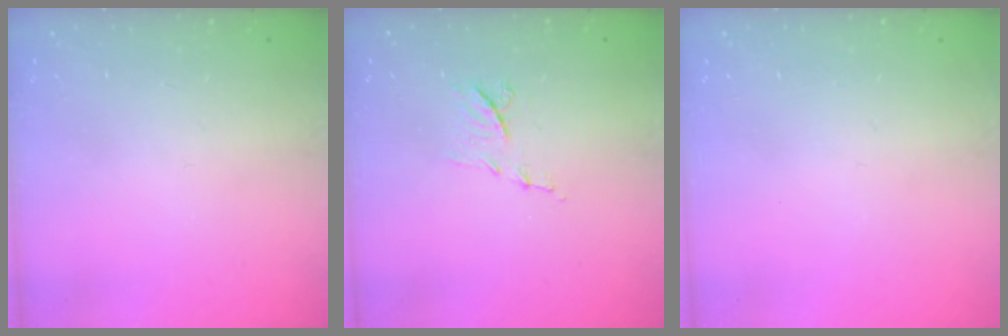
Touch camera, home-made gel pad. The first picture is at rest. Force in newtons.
{"total": 6.9, "press": 6.9, "slide": 0.5}
{"total": 0.0}